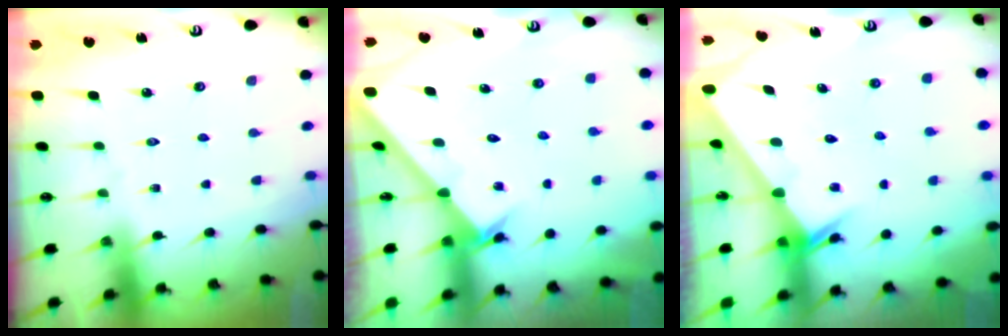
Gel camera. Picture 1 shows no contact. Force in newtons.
{"total": 2.2, "press": 2.2, "slide": 0.2}
{"total": 2.3, "press": 2.3, "slide": 0.1}